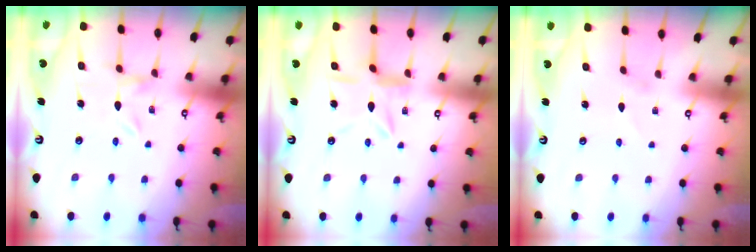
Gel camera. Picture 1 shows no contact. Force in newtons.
{"total": 6.8, "press": 6.8, "slide": 0.7}
{"total": 1.1, "press": 1.1, "slide": 0.1}